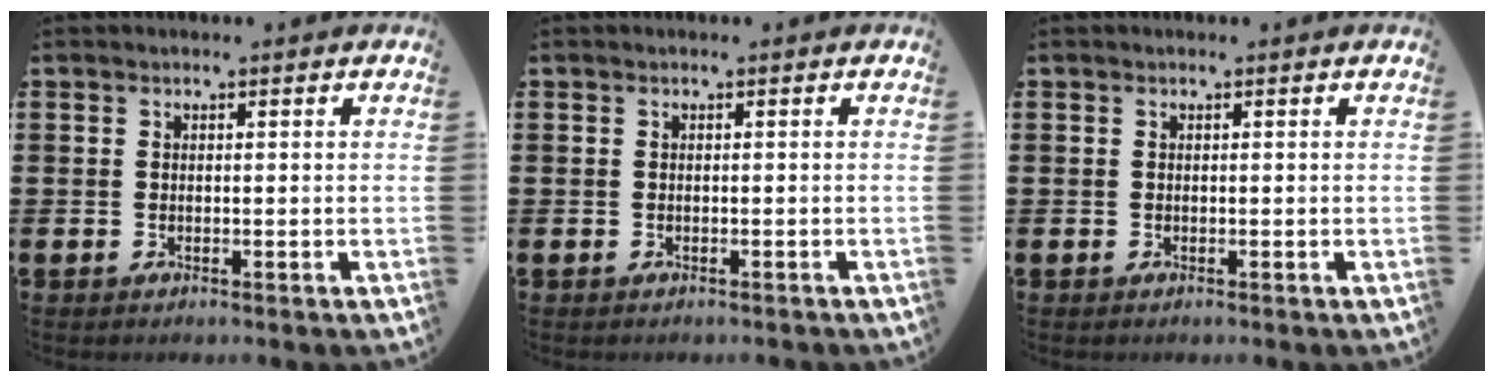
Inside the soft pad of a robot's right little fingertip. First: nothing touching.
{"total": 0.0}
{"total": 0.0}